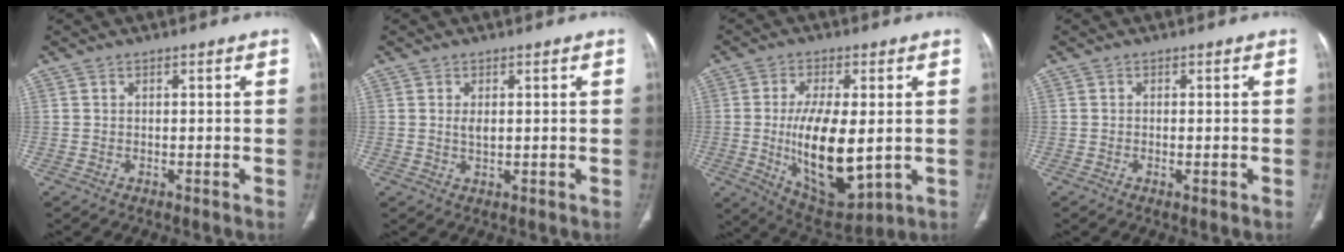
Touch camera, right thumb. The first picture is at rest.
{"total": 1.8, "force": [0.4, 0.9, 1.5], "torque": [-0.029, -0.004, 0.010]}
{"total": 16.6, "force": [-1.3, 7.2, 14.9], "torque": [-0.245, -0.021, -0.002]}
{"total": 1.3, "force": [-0.4, 0.4, 1.2], "torque": [-0.020, -0.003, -0.005]}